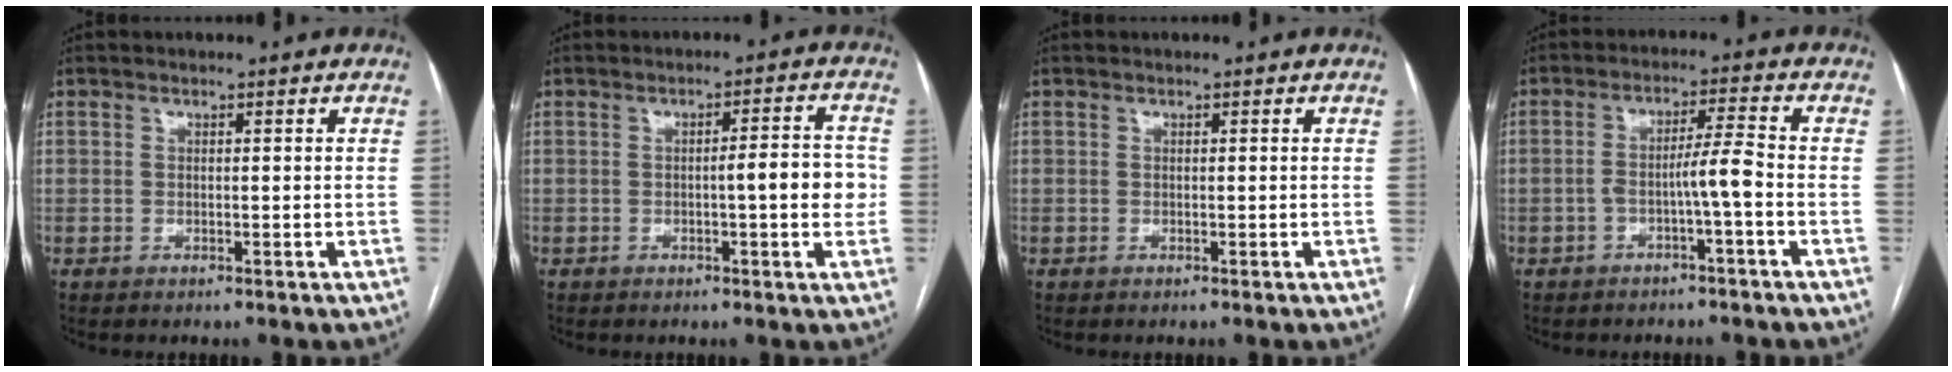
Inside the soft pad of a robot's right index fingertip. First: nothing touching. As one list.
[{"total": 5.7, "force": [-0.5, 0.9, 5.6], "torque": [-0.071, 0.013, -0.009]}, {"total": 0.0}, {"total": 4.6, "force": [-1.7, -0.7, 4.2], "torque": [-0.072, 0.011, -0.028]}]